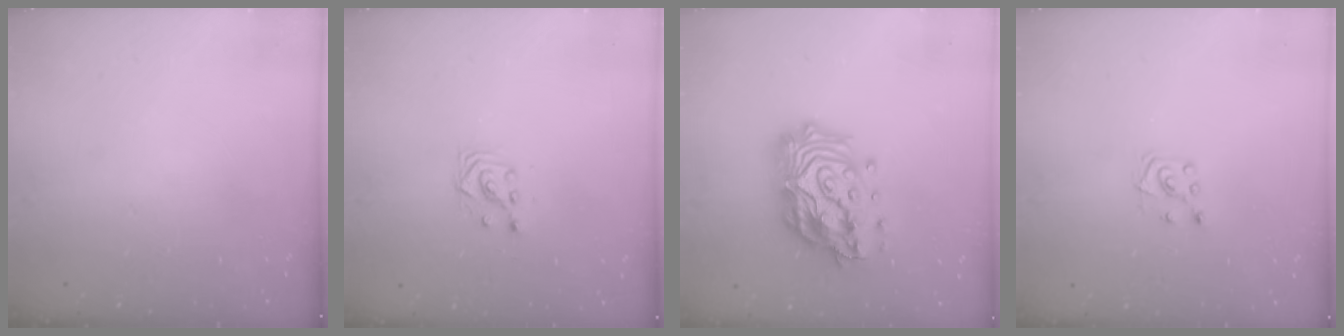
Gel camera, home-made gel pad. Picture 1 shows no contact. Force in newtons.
{"total": 2.9, "press": 2.9, "slide": 0.2}
{"total": 21.5, "press": 21.3, "slide": 2.7}
{"total": 4.6, "press": 4.6, "slide": 0.5}